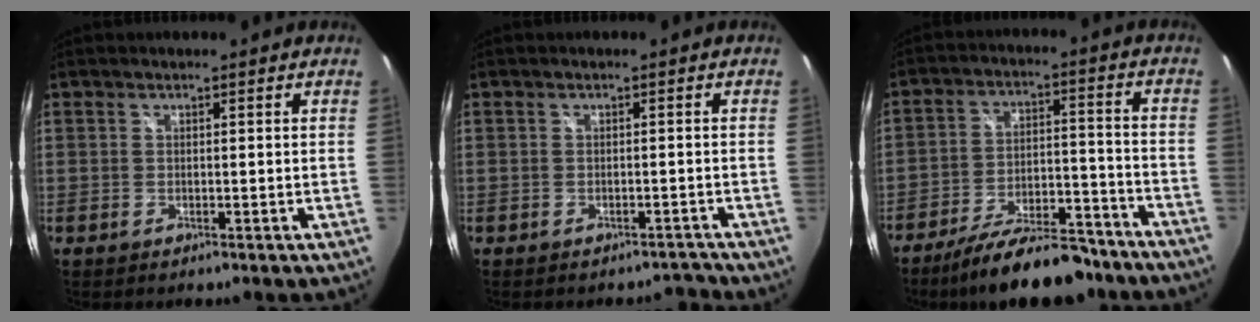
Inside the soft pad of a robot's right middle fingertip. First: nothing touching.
{"total": 2.2, "force": [-2.0, 0.7, -0.2], "torque": [0.014, 0.008, -0.022]}
{"total": 18.3, "force": [-15.1, 5.3, 8.9], "torque": [-0.155, -0.004, -0.215]}